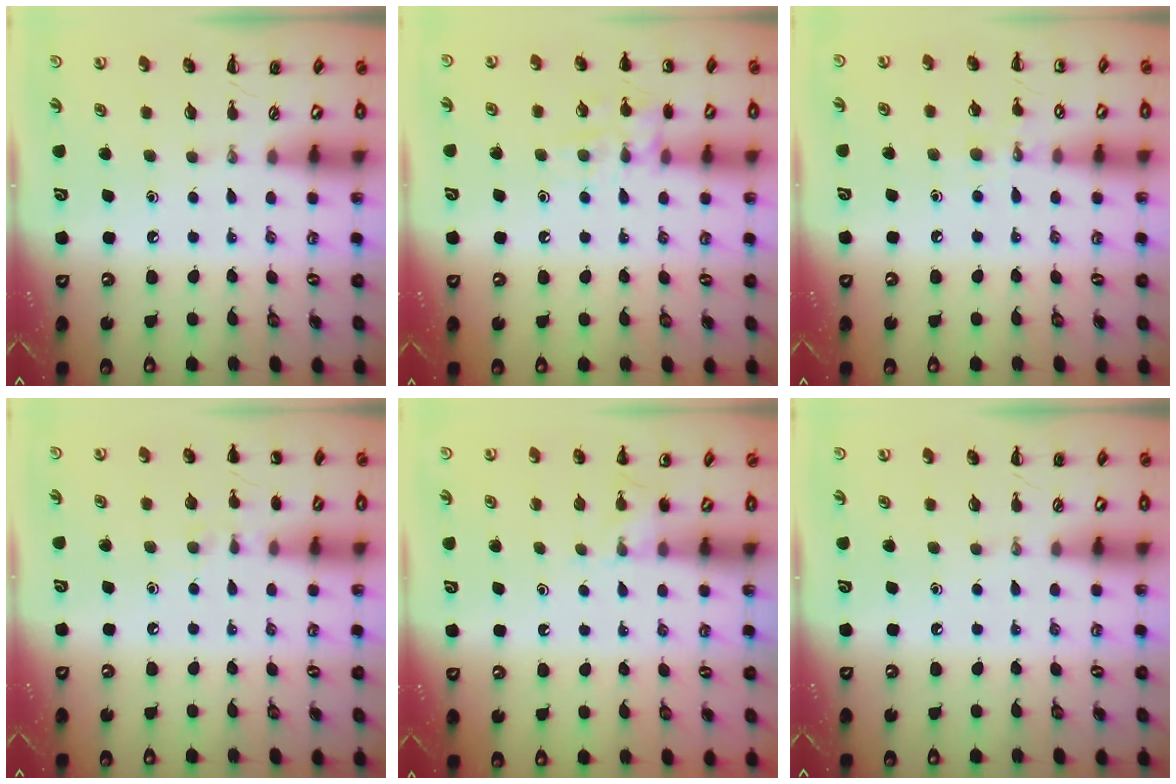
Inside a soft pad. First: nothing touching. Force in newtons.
{"total": 9.9, "press": 9.9, "slide": 0.8}
{"total": 6.7, "press": 6.5, "slide": 1.7}
{"total": 6.2, "press": 6.0, "slide": 1.7}
{"total": 5.5, "press": 5.1, "slide": 2.0}
{"total": 0.0}